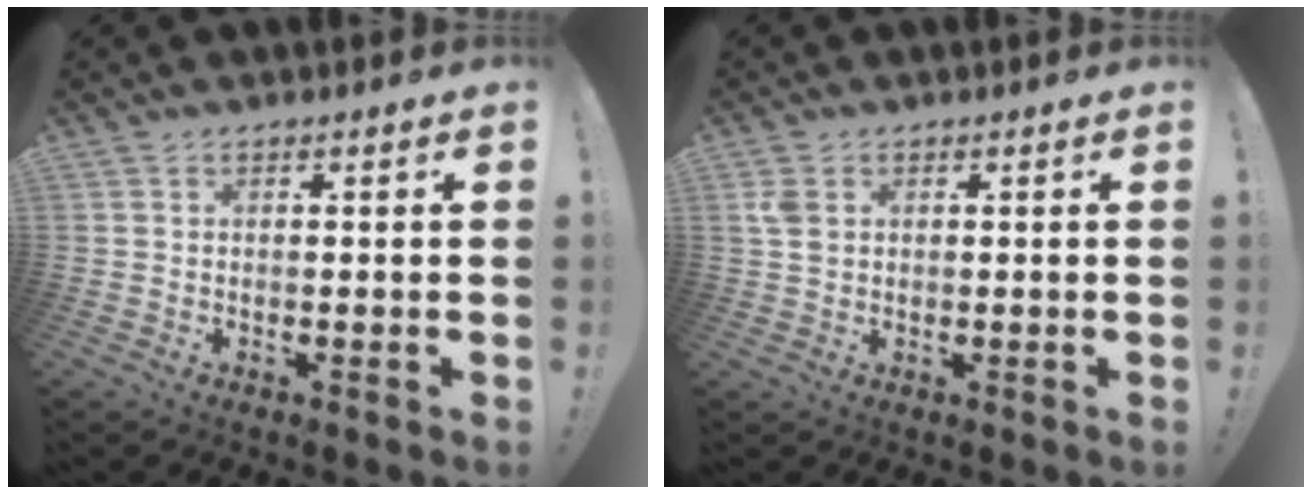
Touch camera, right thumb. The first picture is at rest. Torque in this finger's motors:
{"motor_torque": [0.53, 0.96, 0.47, -0.24, 0.00]}